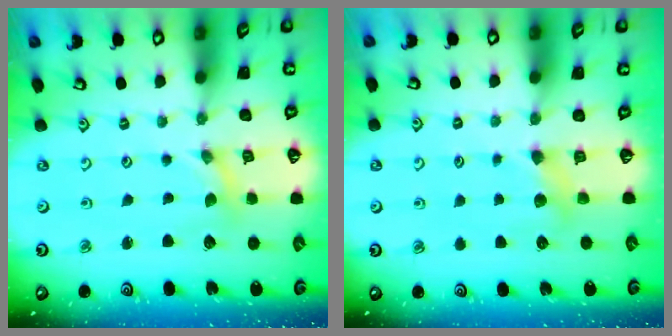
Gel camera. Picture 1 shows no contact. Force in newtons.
{"total": 4.3, "press": 4.2, "slide": 0.9}